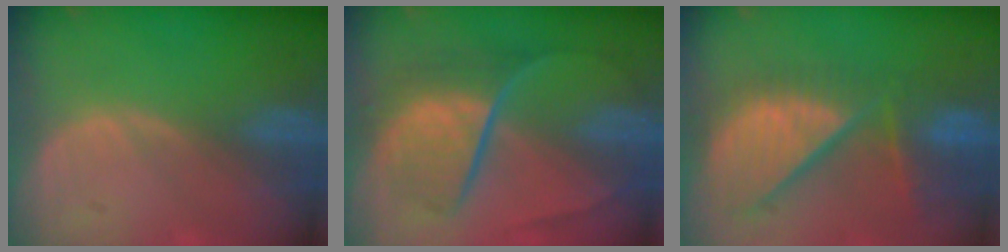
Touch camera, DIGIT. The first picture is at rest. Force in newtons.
{"total": 8.6, "press": 7.8, "slide": 3.7}
{"total": 11.7, "press": 10.4, "slide": 5.3}